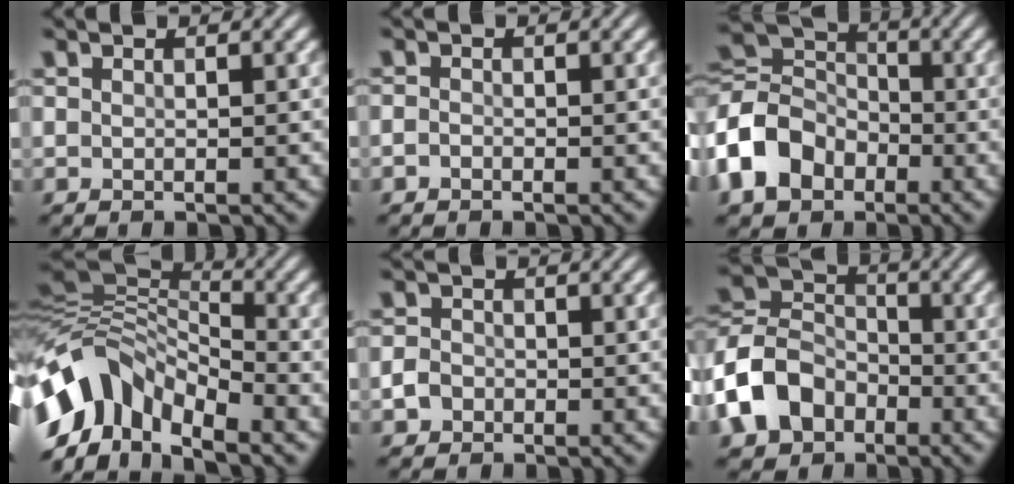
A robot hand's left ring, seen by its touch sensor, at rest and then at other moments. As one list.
[{"total": 0.7, "force": [-0.4, 0.5, 0.3], "torque": [-0.004, -0.002, -0.010]}, {"total": 7.7, "force": [-3.2, 5.8, 3.9], "torque": [-0.082, 0.012, -0.084]}, {"total": 9.3, "force": [-4.7, 5.5, 5.8], "torque": [-0.104, 0.010, -0.103]}, {"total": 1.7, "force": [-0.8, 1.4, 0.6], "torque": [-0.006, 0.002, -0.020]}, {"total": 8.0, "force": [-3.6, 6.0, 3.8], "torque": [-0.080, 0.008, -0.092]}]